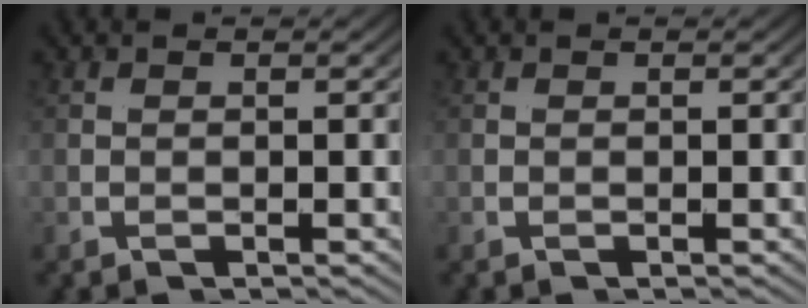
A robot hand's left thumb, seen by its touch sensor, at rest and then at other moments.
{"total": 0.0}